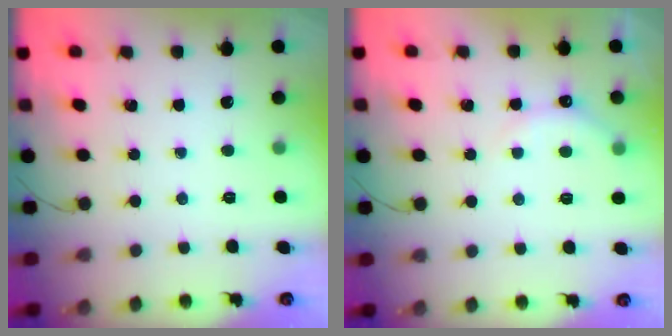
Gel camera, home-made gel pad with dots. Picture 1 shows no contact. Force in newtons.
{"total": 6.2, "press": 6.1, "slide": 1.1}